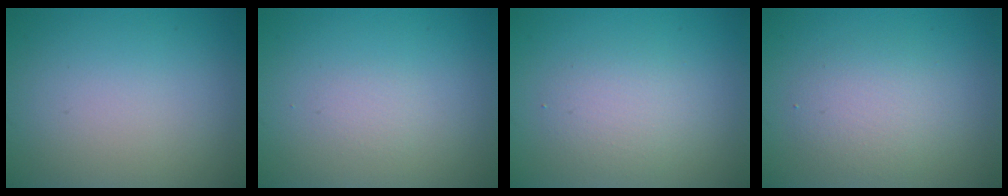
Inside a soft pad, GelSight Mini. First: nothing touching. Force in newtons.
{"total": 0.8, "press": 0.8, "slide": 0.1}
{"total": 2.4, "press": 2.4, "slide": 0.0}
{"total": 2.9, "press": 2.9, "slide": 0.0}